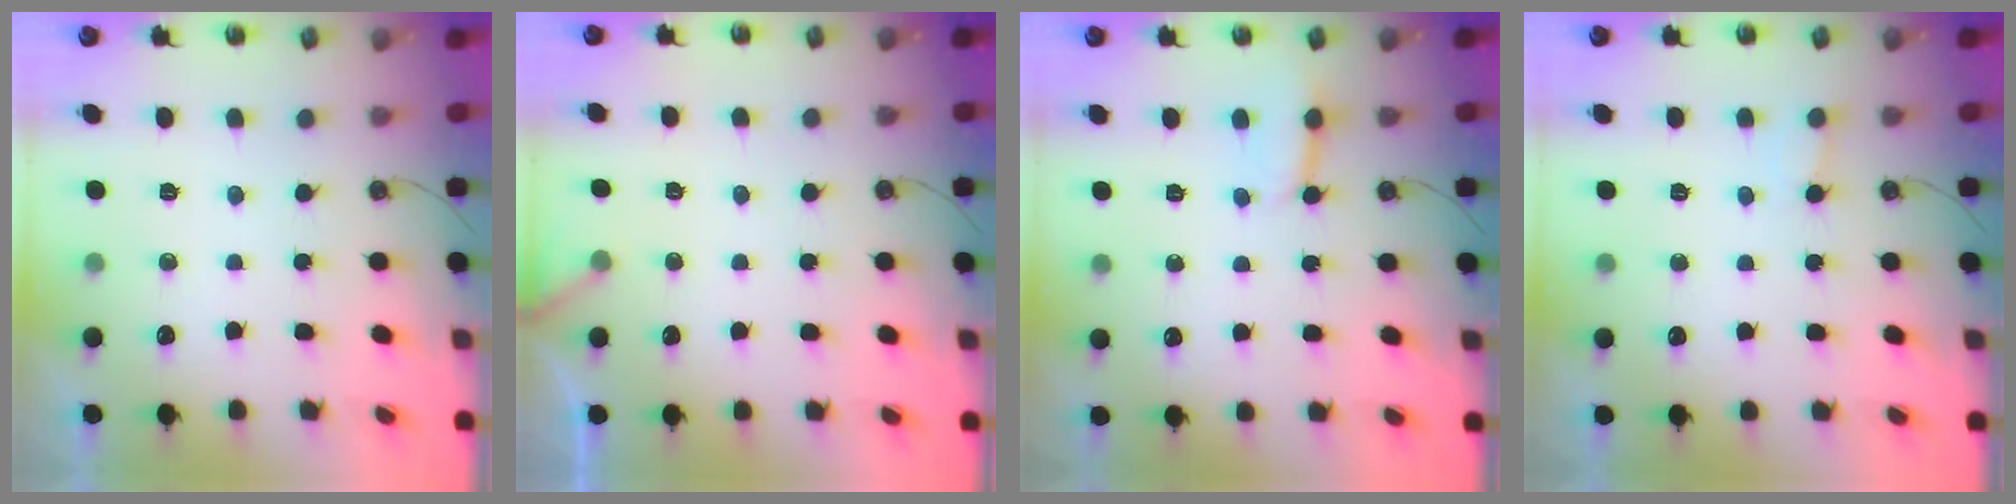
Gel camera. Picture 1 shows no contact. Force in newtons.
{"total": 3.2, "press": 3.2, "slide": 0.4}
{"total": 3.3, "press": 3.3, "slide": 0.4}
{"total": 5.2, "press": 5.2, "slide": 0.7}